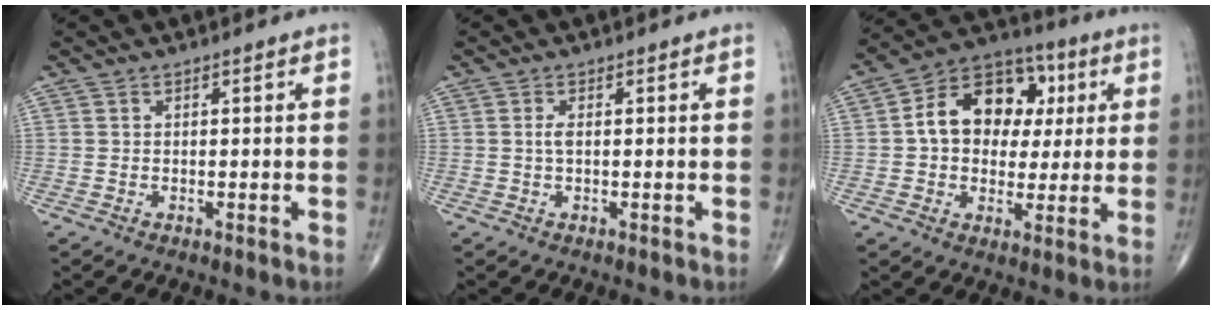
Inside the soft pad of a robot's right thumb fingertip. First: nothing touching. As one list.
[{"total": 1.3, "force": [0.0, 0.4, 1.2], "torque": [-0.030, -0.002, 0.001]}, {"total": 15.8, "force": [2.7, 11.6, 10.3], "torque": [-0.122, 0.020, 0.036]}]